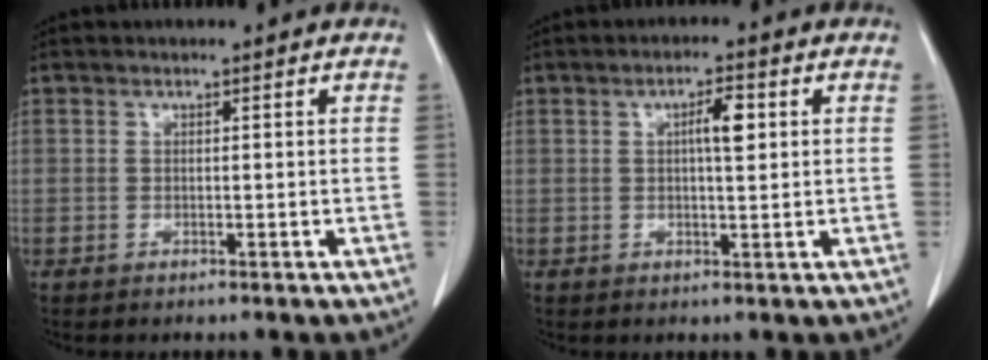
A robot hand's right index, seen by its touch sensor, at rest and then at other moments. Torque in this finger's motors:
{"motor_torque": [0.47, 0.19, 0.15, 0.08]}